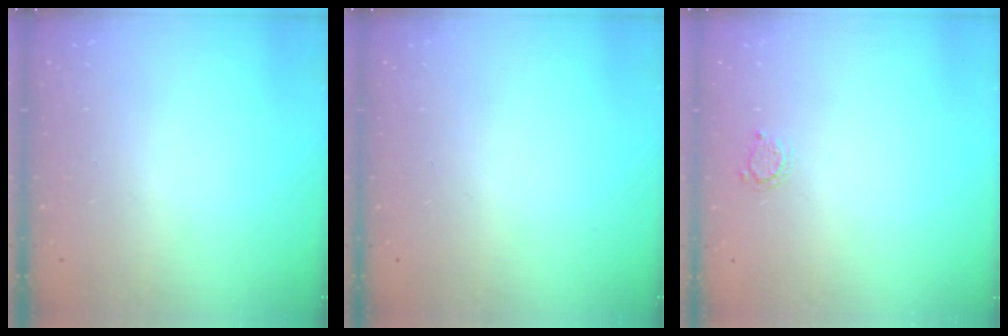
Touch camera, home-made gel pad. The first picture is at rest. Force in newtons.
{"total": 0.0}
{"total": 2.6, "press": 2.6, "slide": 0.4}